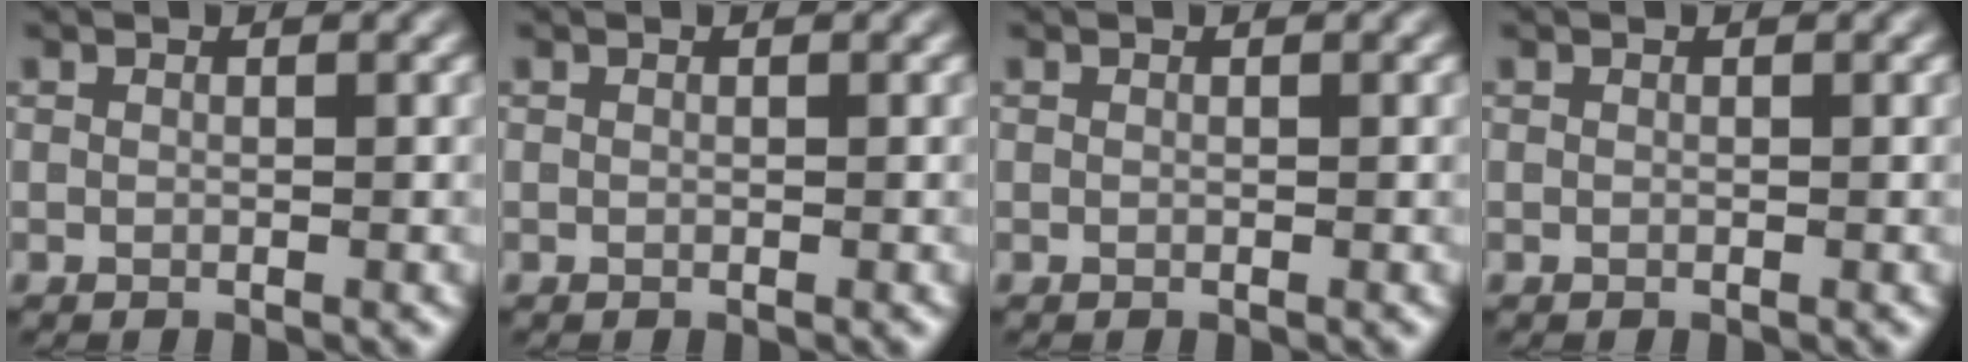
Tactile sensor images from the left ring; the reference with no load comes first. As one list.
[{"total": 0.0}, {"total": 0.0}, {"total": 0.0}]